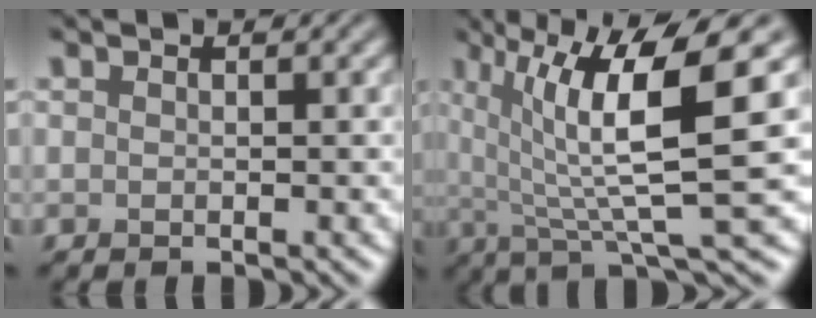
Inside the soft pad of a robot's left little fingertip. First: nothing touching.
{"total": 9.9, "force": [2.6, 2.0, 9.3], "torque": [-0.144, 0.002, 0.045]}